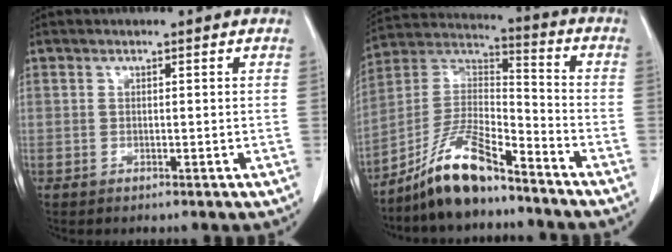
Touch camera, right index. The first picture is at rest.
{"total": 11.9, "force": [-9.3, 2.4, 7.0], "torque": [-0.144, 0.014, -0.174]}